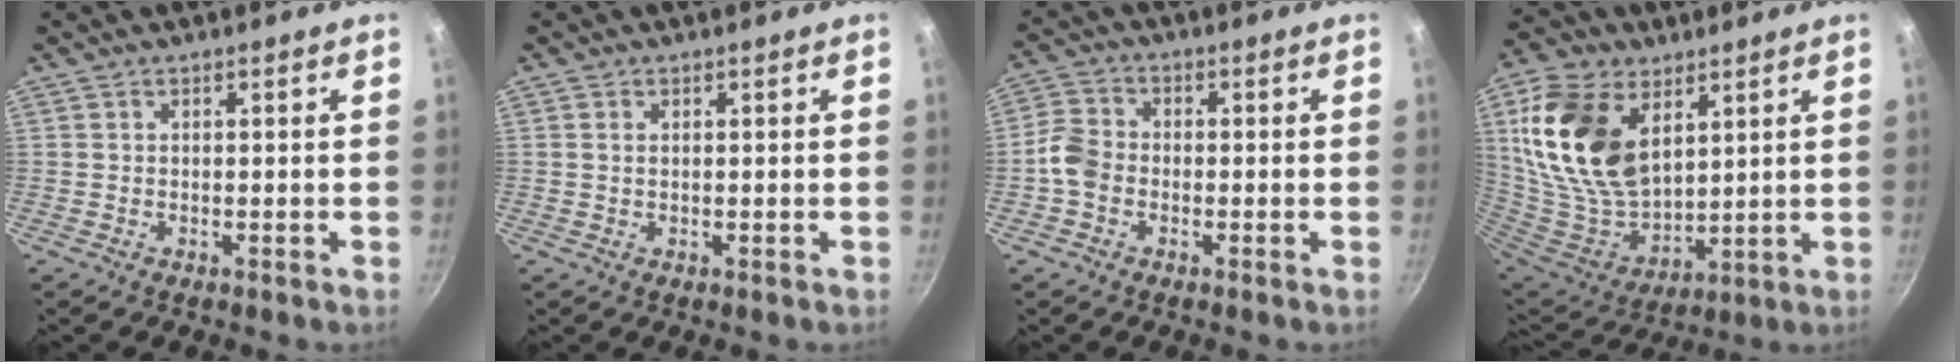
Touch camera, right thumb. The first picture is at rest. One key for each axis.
{"total": 0.9, "fx": 0.3, "fy": 0.6, "fz": 0.7, "tx": -0.012, "ty": 0.002, "tz": 0.004}
{"total": 5.1, "fx": -1.5, "fy": 4.0, "fz": 2.7, "tx": -0.049, "ty": 0.017, "tz": -0.045}
{"total": 21.5, "fx": 7.8, "fy": 13.5, "fz": 14.9, "tx": -0.271, "ty": -0.038, "tz": 0.161}